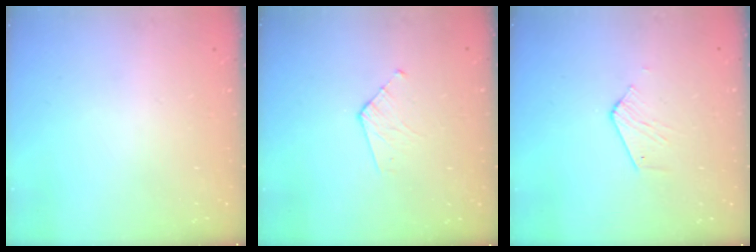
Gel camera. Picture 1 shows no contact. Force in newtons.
{"total": 3.4, "press": 3.4, "slide": 0.3}
{"total": 2.8, "press": 2.8, "slide": 0.4}